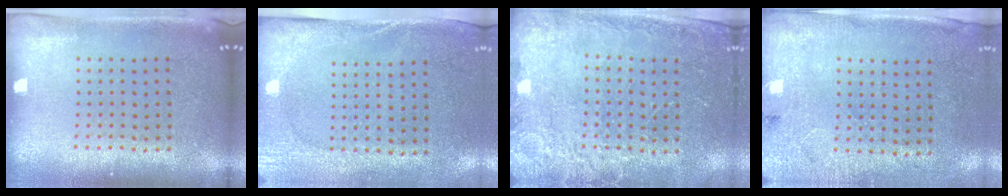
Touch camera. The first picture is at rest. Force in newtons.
{"total": 2.7, "press": 2.2, "slide": 1.6}
{"total": 2.5, "press": 2.5, "slide": 0.5}
{"total": 2.7, "press": 2.2, "slide": 1.5}